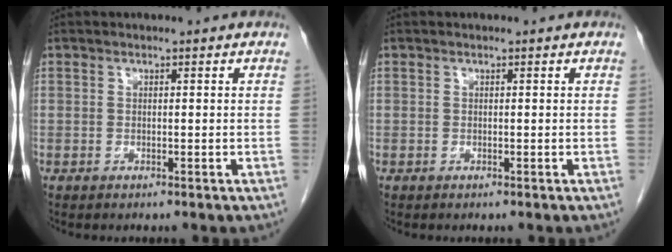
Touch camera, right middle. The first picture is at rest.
{"total": 0.0}